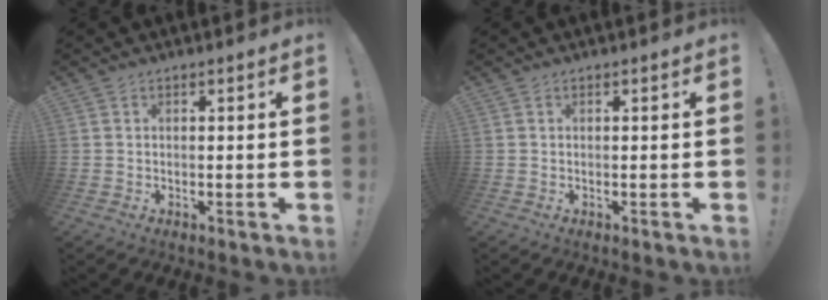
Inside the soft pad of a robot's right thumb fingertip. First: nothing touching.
{"total": 0.0}